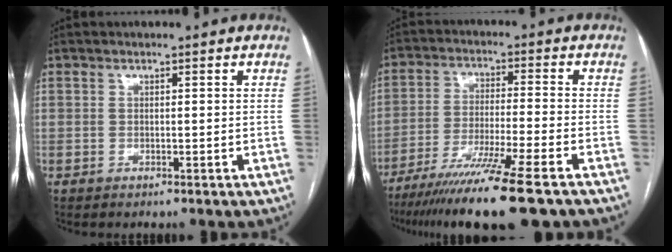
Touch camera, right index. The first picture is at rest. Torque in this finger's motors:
{"motor_torque": [0.84, -0.83, 0.81, 0.21]}